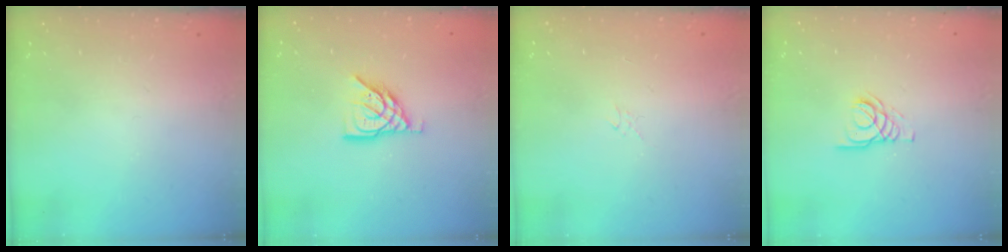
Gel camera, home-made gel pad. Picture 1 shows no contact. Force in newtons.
{"total": 9.9, "press": 9.8, "slide": 1.2}
{"total": 1.3, "press": 1.3, "slide": 0.1}
{"total": 2.8, "press": 2.8, "slide": 0.3}